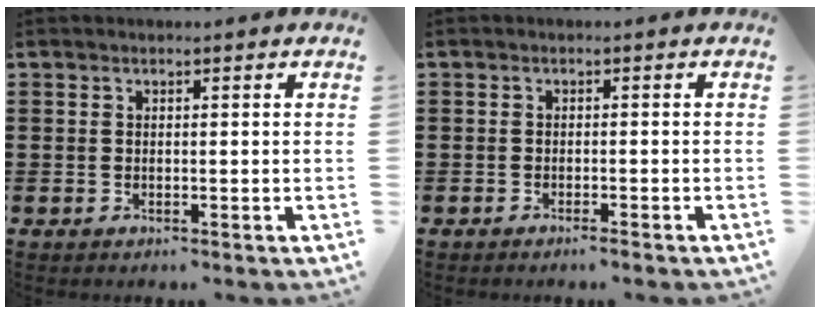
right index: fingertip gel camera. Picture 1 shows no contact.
{"total": 1.1, "force": [-1.0, 0.0, 0.5], "torque": [-0.011, -0.003, -0.018]}